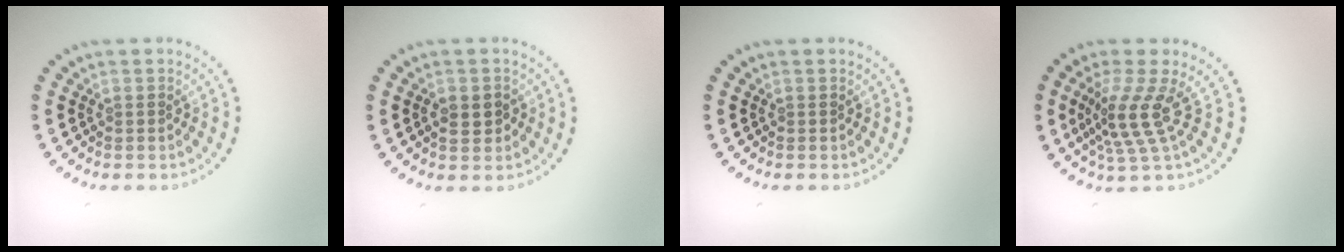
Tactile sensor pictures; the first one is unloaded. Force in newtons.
{"total": 2.2, "press": 2.2, "slide": 0.1}
{"total": 0.0}
{"total": 3.7, "press": 2.6, "slide": 2.6}